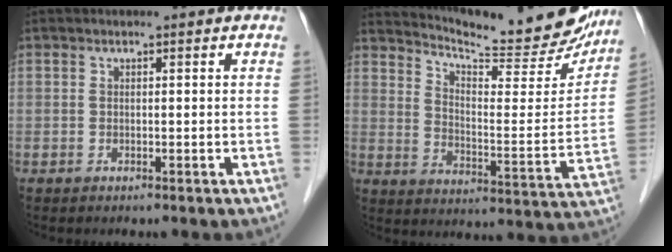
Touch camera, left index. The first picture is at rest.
{"total": 21.0, "force": [19.6, 2.0, 7.3], "torque": [-0.112, -0.066, 0.258]}